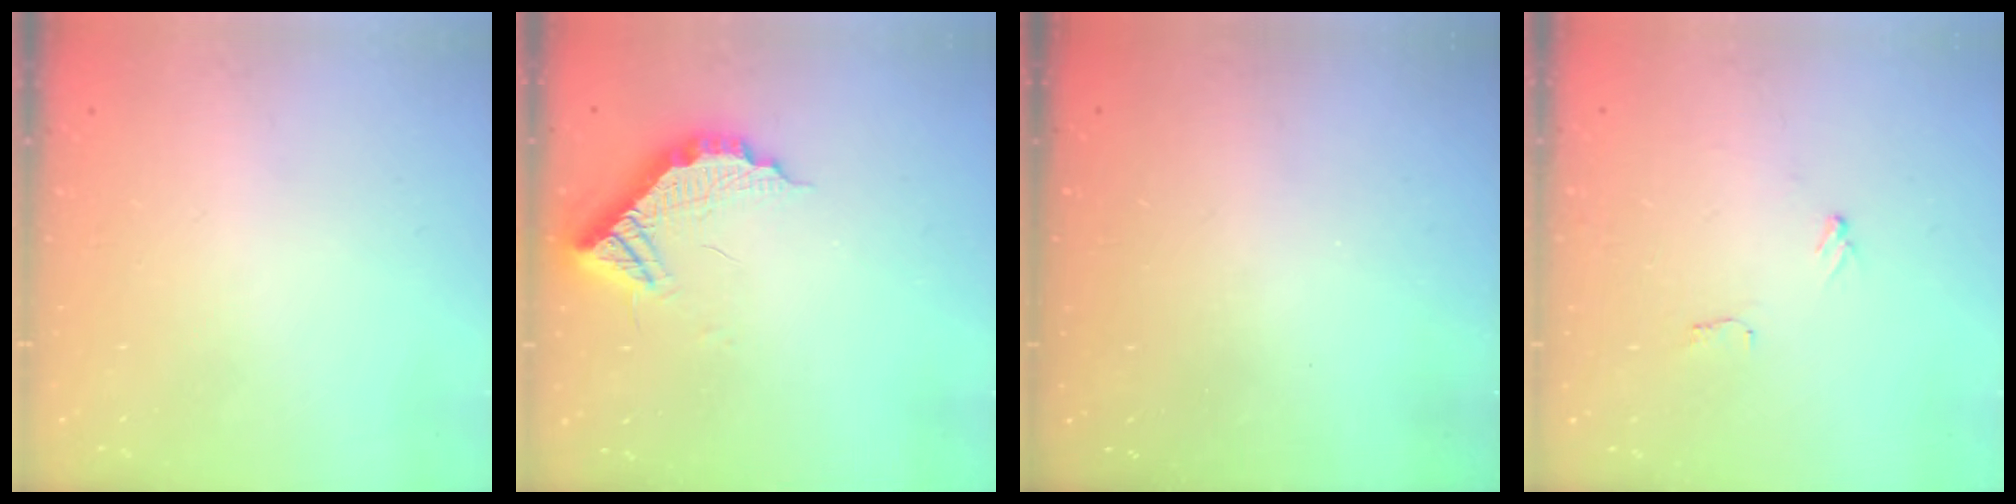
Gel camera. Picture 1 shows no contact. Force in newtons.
{"total": 11.6, "press": 11.6, "slide": 0.5}
{"total": 3.1, "press": 3.1, "slide": 0.1}
{"total": 5.4, "press": 5.4, "slide": 0.4}